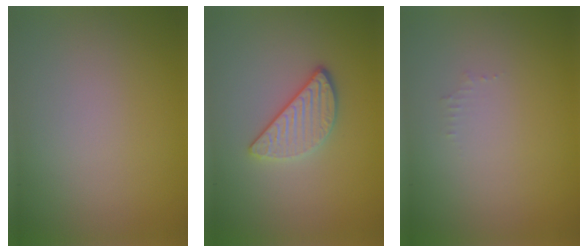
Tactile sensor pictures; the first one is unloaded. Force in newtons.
{"total": 3.2, "press": 2.7, "slide": 1.8}
{"total": 0.6, "press": 0.6, "slide": 0.1}